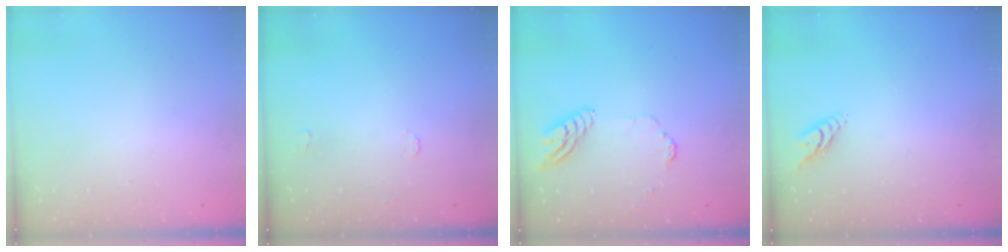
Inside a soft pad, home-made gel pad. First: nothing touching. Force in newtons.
{"total": 5.5, "press": 5.5, "slide": 0.4}
{"total": 10.5, "press": 10.4, "slide": 1.1}
{"total": 4.7, "press": 4.7, "slide": 0.6}